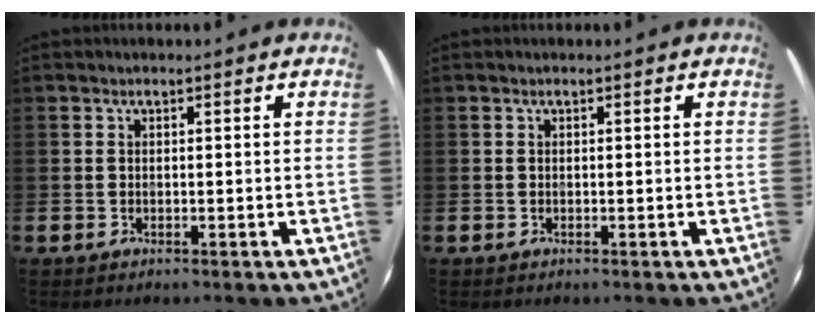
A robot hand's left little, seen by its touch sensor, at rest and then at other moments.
{"total": 0.0}